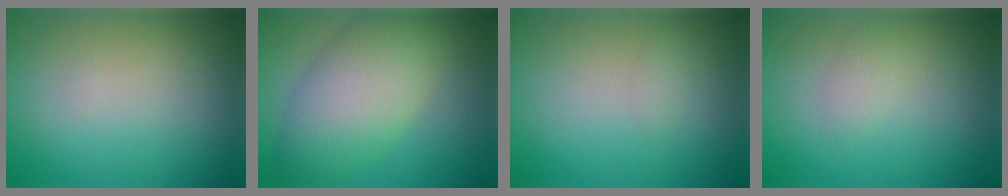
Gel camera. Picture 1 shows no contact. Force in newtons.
{"total": 7.8, "press": 7.8, "slide": 0.6}
{"total": 0.6, "press": 0.6, "slide": 0.0}
{"total": 0.9, "press": 0.9, "slide": 0.1}